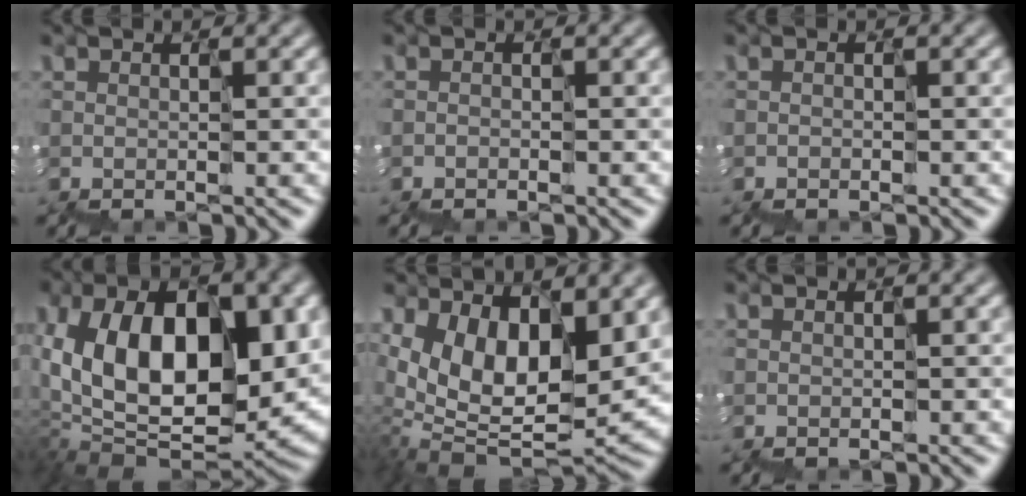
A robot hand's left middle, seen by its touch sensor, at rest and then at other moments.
{"total": 1.2, "force": [-1.1, -0.1, -0.4], "torque": [0.005, 0.000, -0.021]}
{"total": 1.1, "force": [-1.0, 0.1, -0.1], "torque": [0.000, -0.001, -0.019]}
{"total": 10.5, "force": [1.2, 6.4, 8.2], "torque": [-0.135, -0.009, 0.031]}
{"total": 7.1, "force": [2.5, 3.7, 5.5], "torque": [-0.101, -0.019, 0.053]}
{"total": 0.5, "force": [-0.3, 0.3, 0.3], "torque": [-0.009, -0.001, -0.005]}